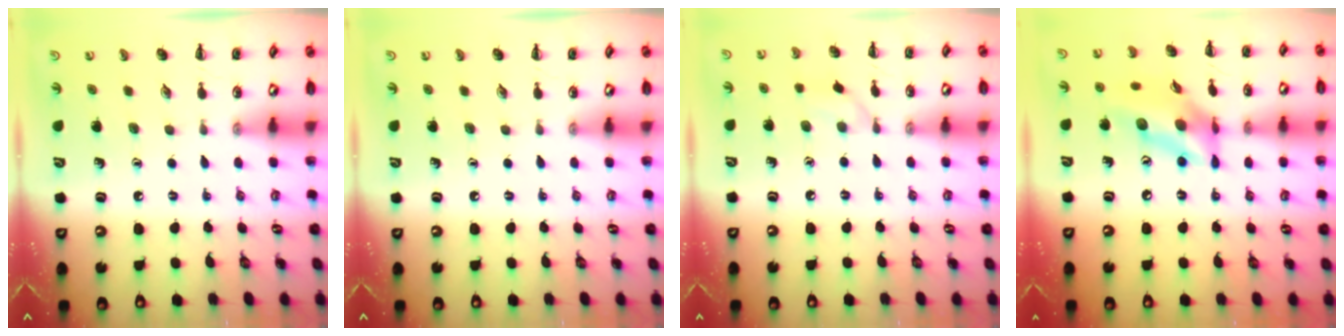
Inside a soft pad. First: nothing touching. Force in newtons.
{"total": 0.0}
{"total": 5.8, "press": 5.6, "slide": 1.6}
{"total": 13.9, "press": 13.4, "slide": 3.5}